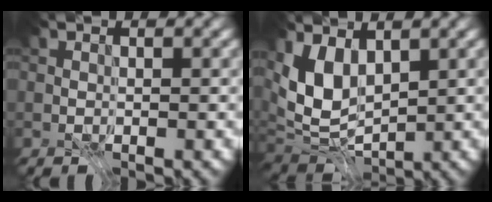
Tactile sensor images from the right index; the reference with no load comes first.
{"total": 6.7, "force": [0.9, 4.2, 5.2], "torque": [-0.104, -0.008, 0.009]}